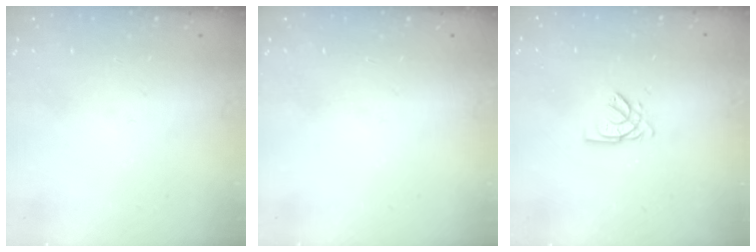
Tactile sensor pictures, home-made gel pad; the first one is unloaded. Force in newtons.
{"total": 0.0}
{"total": 2.6, "press": 2.6, "slide": 0.1}